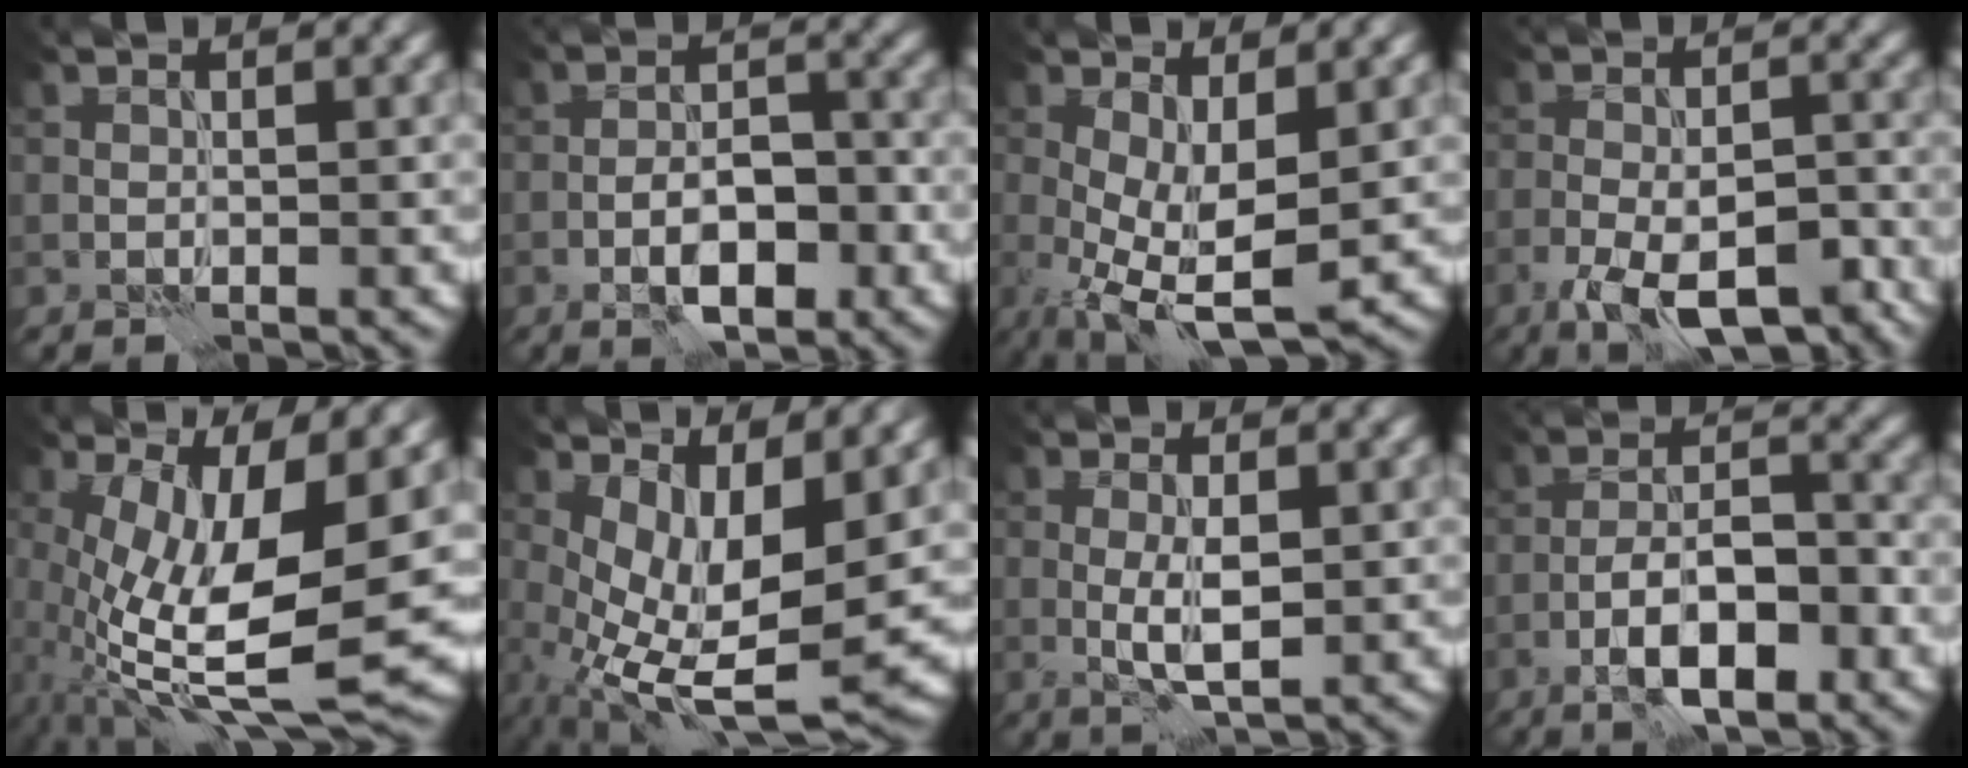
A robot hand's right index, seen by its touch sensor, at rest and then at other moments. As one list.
[{"total": 4.8, "force": [-2.4, 1.8, 3.8], "torque": [-0.056, 0.006, -0.042]}, {"total": 7.9, "force": [-1.7, 3.1, 7.1], "torque": [-0.141, -0.016, -0.024]}, {"total": 9.2, "force": [-5.7, 3.3, 6.4], "torque": [-0.103, -0.007, -0.093]}, {"total": 13.4, "force": [-1.6, 4.6, 12.5], "torque": [-0.234, -0.019, -0.020]}, {"total": 9.3, "force": [-0.1, 3.8, 8.5], "torque": [-0.165, -0.021, 0.005]}, {"total": 3.2, "force": [-0.3, 0.8, 3.1], "torque": [-0.057, -0.004, -0.003]}, {"total": 6.5, "force": [-3.4, 2.0, 5.2], "torque": [-0.083, 0.009, -0.061]}]